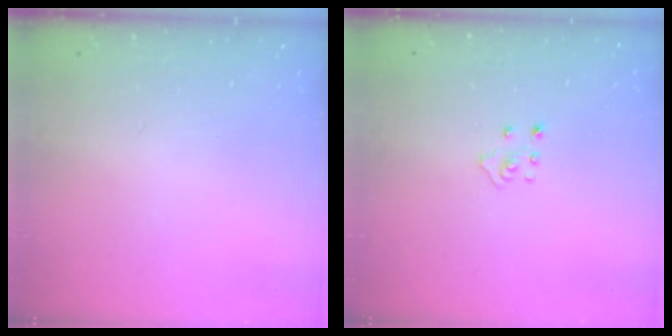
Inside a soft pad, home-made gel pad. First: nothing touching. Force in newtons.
{"total": 2.7, "press": 2.7, "slide": 0.2}